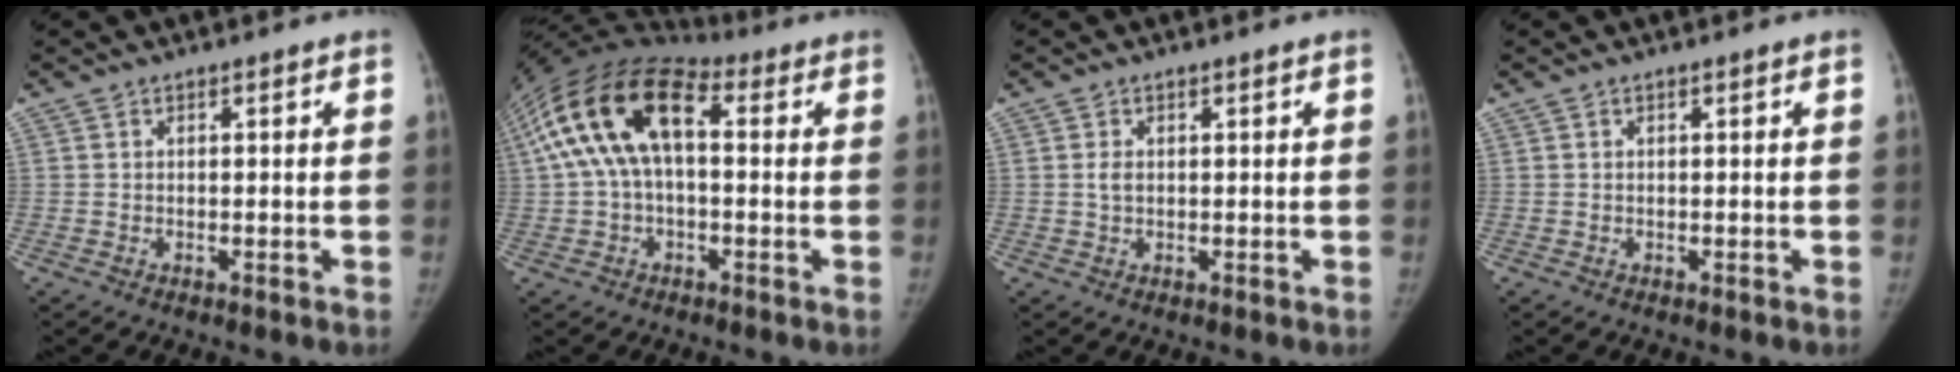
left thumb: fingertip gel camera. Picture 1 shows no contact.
{"total": 17.2, "force": [2.9, 9.4, 14.0], "torque": [-0.272, 0.045, 0.040]}
{"total": 1.4, "force": [0.2, 1.0, 1.0], "torque": [-0.016, -0.003, 0.004]}
{"total": 0.0}